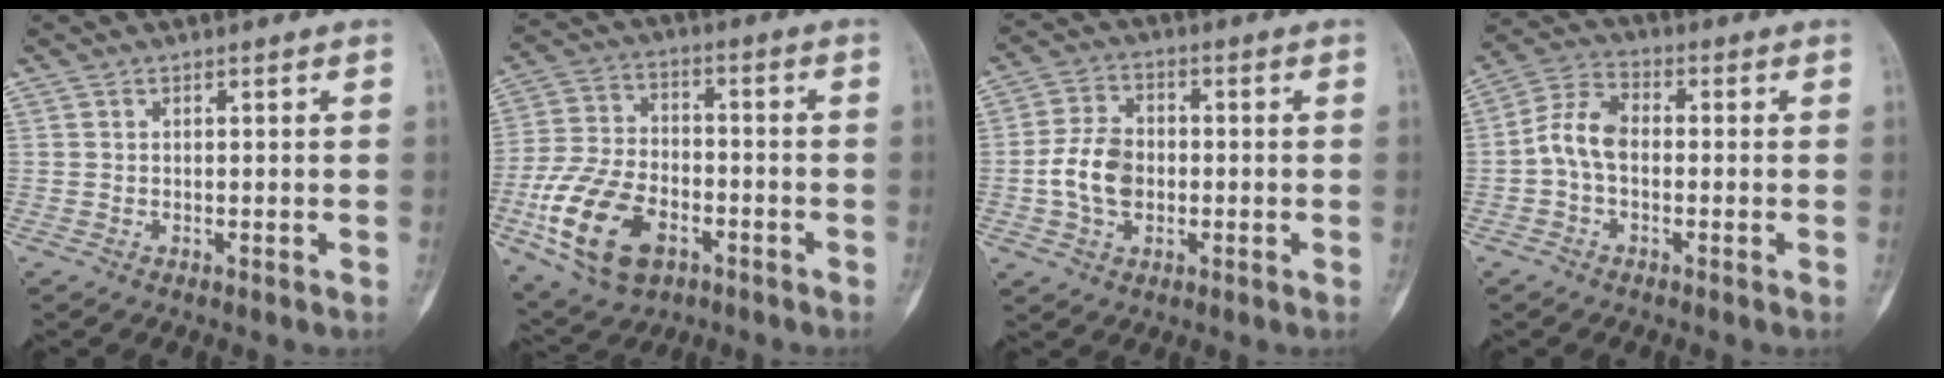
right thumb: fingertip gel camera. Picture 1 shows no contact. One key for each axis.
{"total": 17.0, "fx": -6.6, "fy": 10.4, "fz": 11.8, "tx": -0.219, "ty": 0.022, "tz": -0.116}
{"total": 8.8, "fx": -1.2, "fy": 6.3, "fz": 6.0, "tx": -0.094, "ty": 0.015, "tz": -0.028}
{"total": 7.2, "fx": -1.0, "fy": 4.6, "fz": 5.5, "tx": -0.102, "ty": 0.025, "tz": -0.031}